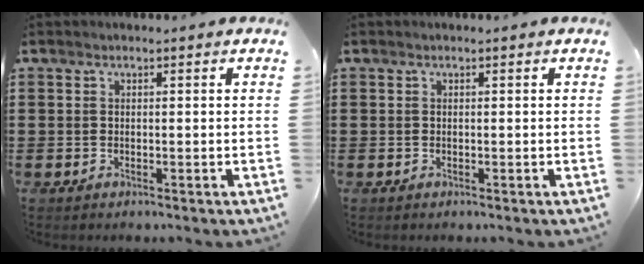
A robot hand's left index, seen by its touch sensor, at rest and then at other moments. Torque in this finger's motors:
{"motor_torque": [0.00, 0.00, 0.00, 0.01]}